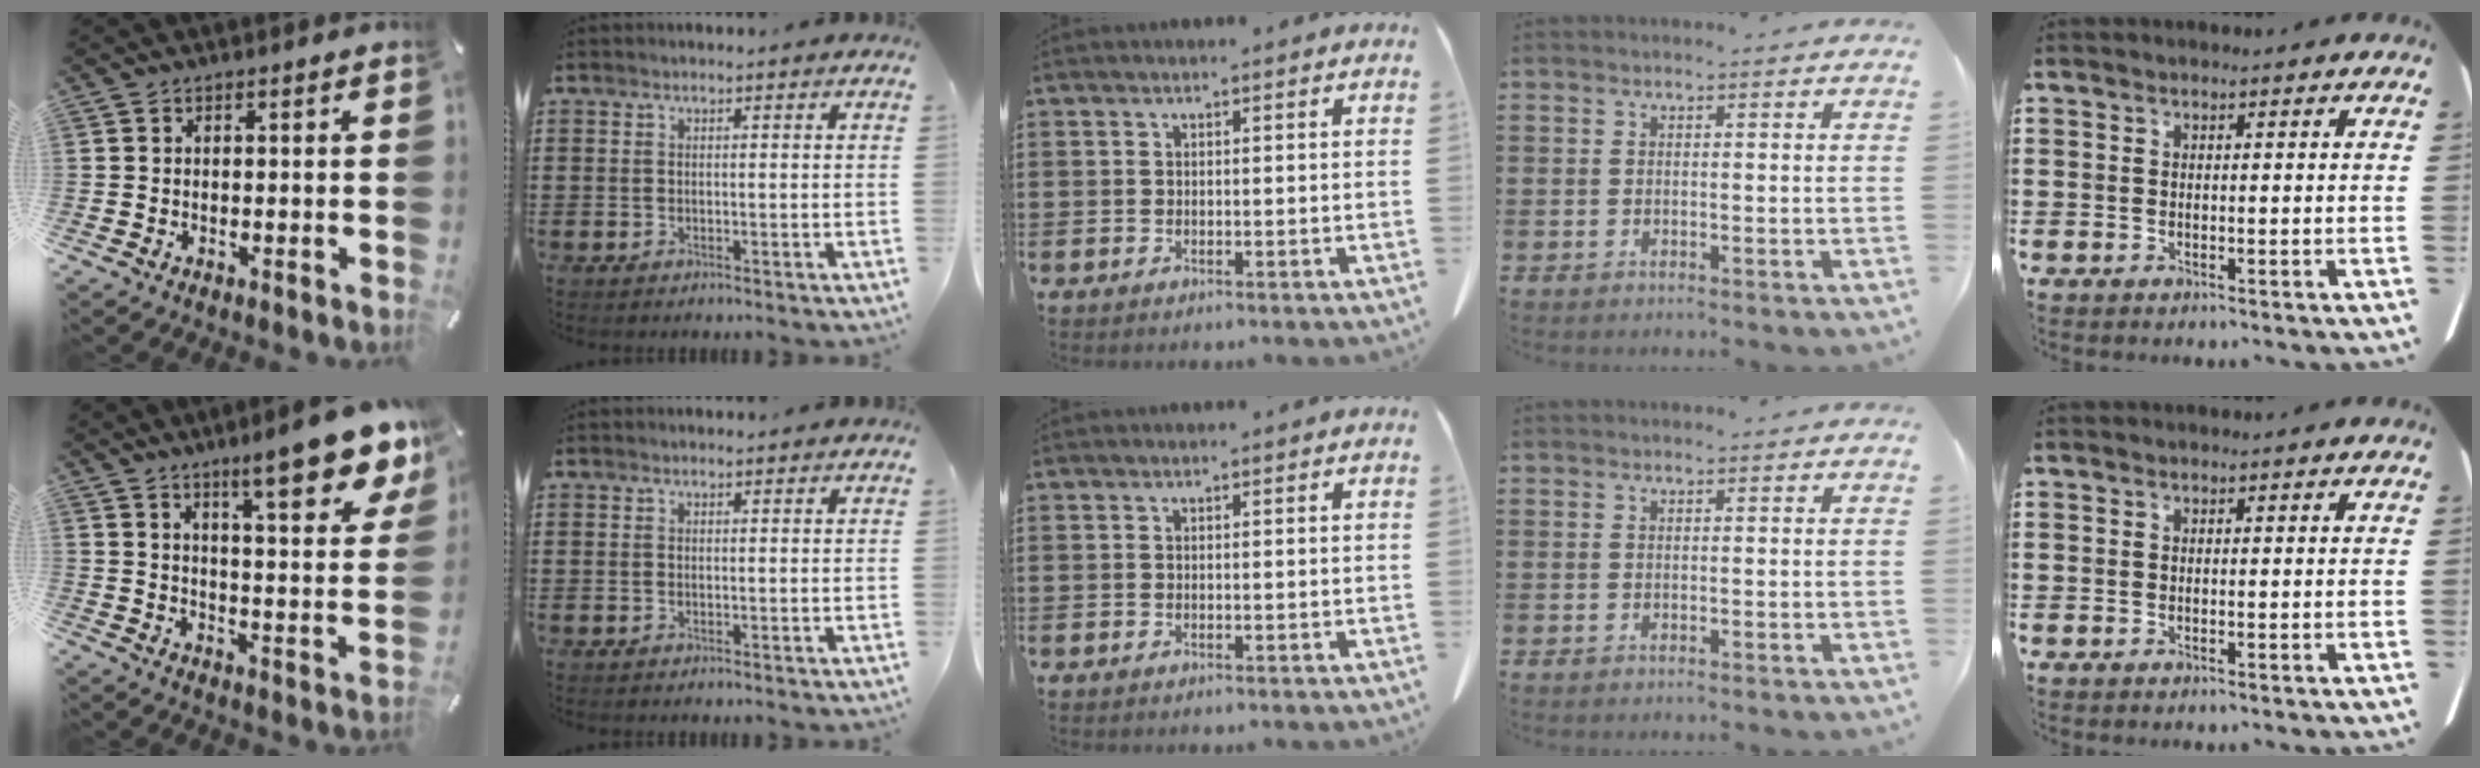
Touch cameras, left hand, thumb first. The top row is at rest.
{"thumb": {"total": 15.3, "force": [11.4, 3.5, 9.7], "torque": [-0.137, -0.080, 0.185]}}